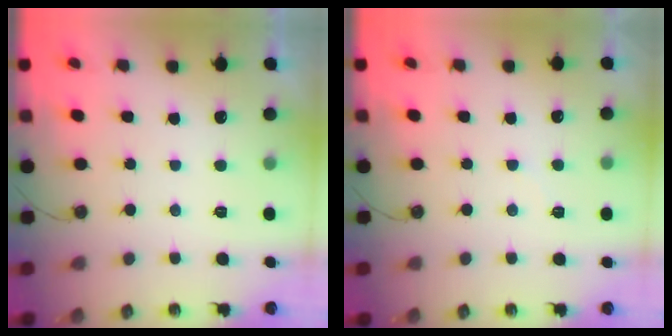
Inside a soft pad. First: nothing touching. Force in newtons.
{"total": 4.1, "press": 4.0, "slide": 0.6}